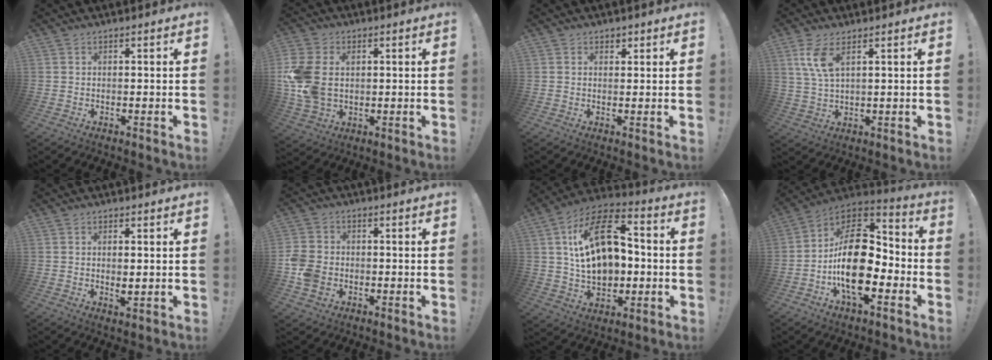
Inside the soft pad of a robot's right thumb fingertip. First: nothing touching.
{"total": 13.5, "force": [1.7, 10.2, 8.6], "torque": [-0.179, -0.010, 0.033]}
{"total": 2.9, "force": [1.4, 2.4, 0.9], "torque": [-0.003, -0.003, 0.023]}
{"total": 7.3, "force": [3.5, 2.7, 5.8], "torque": [-0.108, -0.015, 0.062]}
{"total": 2.4, "force": [0.4, 0.9, 2.2], "torque": [-0.029, -0.004, 0.006]}
{"total": 9.1, "force": [-2.4, 7.2, 5.0], "torque": [-0.119, 0.014, -0.044]}
{"total": 21.1, "force": [3.3, 13.7, 15.8], "torque": [-0.252, -0.001, 0.065]}
{"total": 21.9, "force": [-3.3, 12.1, 18.0], "torque": [-0.324, 0.022, -0.046]}